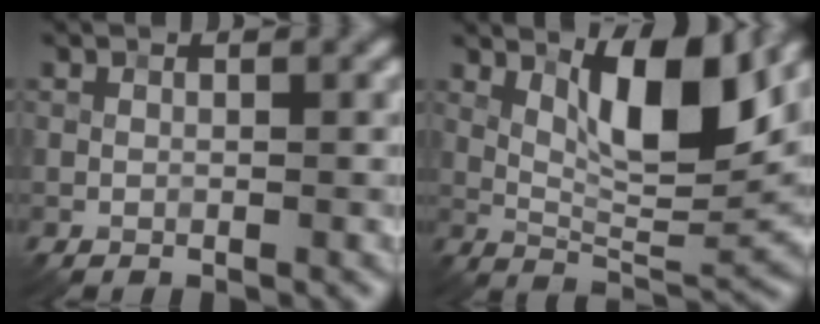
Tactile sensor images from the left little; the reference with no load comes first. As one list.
[{"total": 8.9, "force": [3.2, 2.8, 7.8], "torque": [-0.124, -0.005, 0.052]}]